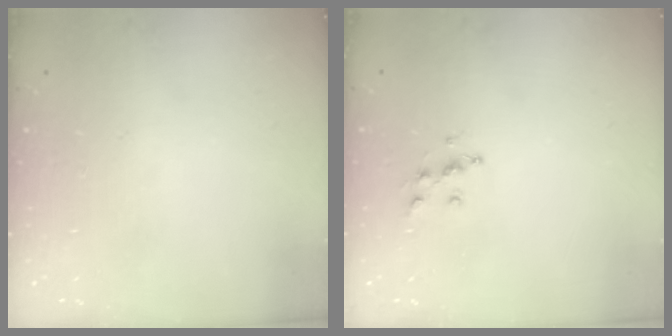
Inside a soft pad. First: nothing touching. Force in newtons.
{"total": 6.1, "press": 6.1, "slide": 0.4}